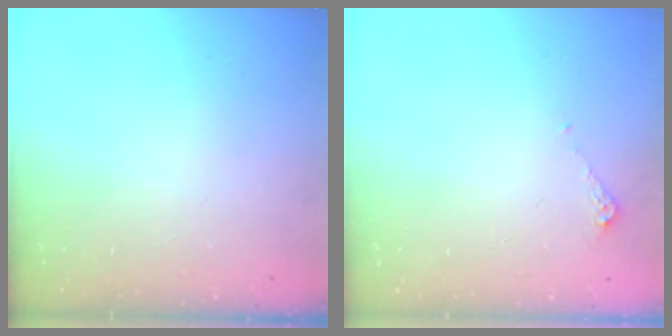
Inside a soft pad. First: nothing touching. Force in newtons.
{"total": 4.3, "press": 4.2, "slide": 0.5}